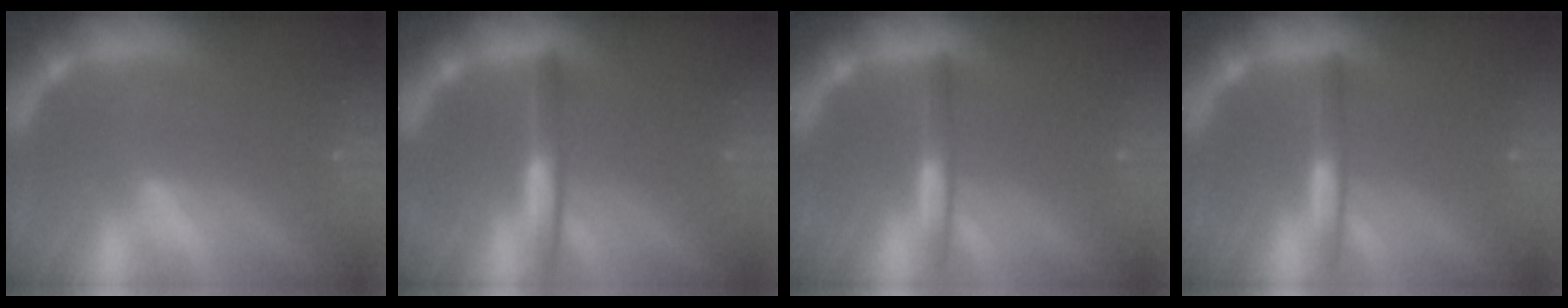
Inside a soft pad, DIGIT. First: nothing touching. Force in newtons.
{"total": 3.0}
{"total": 2.5}
{"total": 2.5}